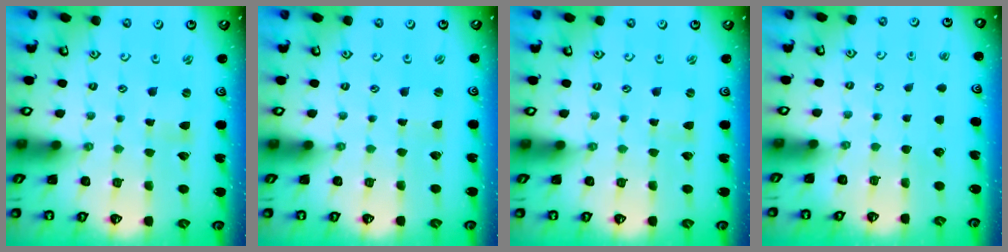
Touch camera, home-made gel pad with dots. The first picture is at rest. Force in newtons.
{"total": 0.0}
{"total": 0.0}
{"total": 0.0}